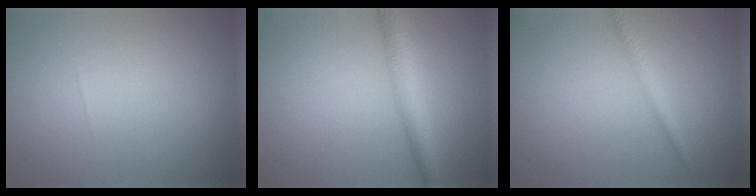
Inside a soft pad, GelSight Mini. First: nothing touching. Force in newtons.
{"total": 3.6, "press": 3.6, "slide": 0.2}
{"total": 1.4, "press": 1.4, "slide": 0.0}